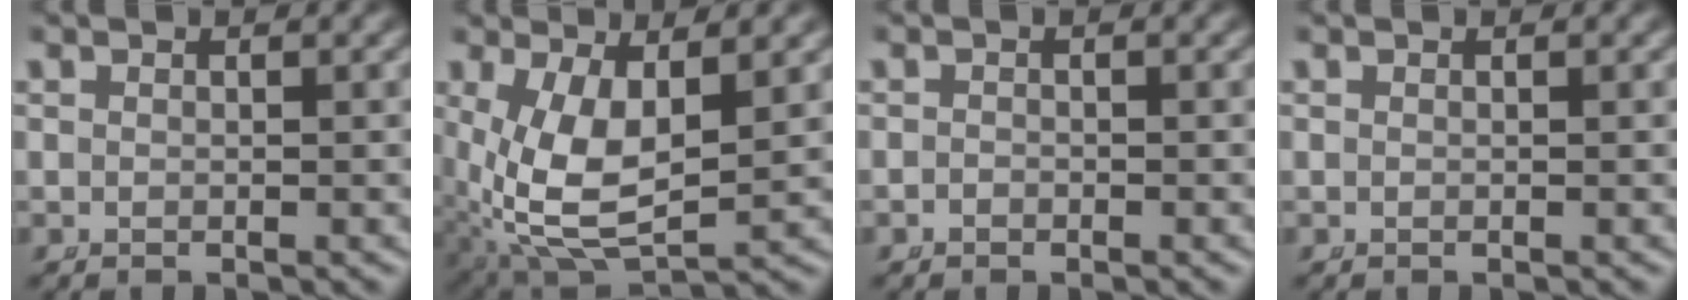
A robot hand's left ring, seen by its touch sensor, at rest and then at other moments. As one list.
[{"total": 9.7, "force": [-0.7, 6.7, 7.0], "torque": [-0.174, -0.061, 0.020]}, {"total": 0.6, "force": [-0.6, 0.2, 0.0], "torque": [-0.004, -0.010, -0.006]}, {"total": 0.0}]